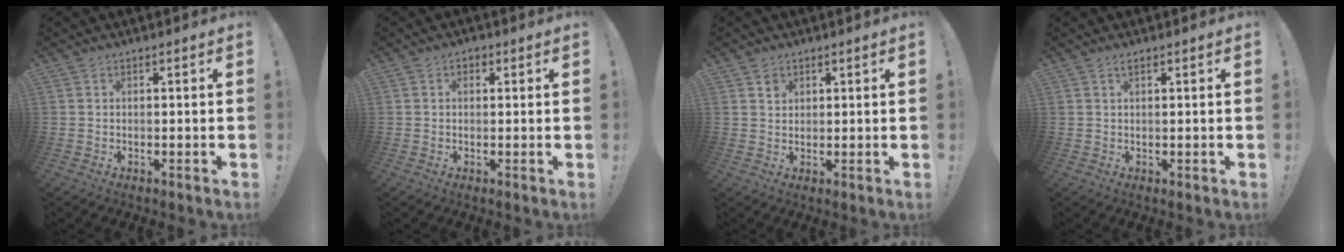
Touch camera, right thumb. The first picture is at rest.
{"total": 1.3, "force": [0.3, 1.1, 0.6], "torque": [-0.004, 0.002, 0.003]}
{"total": 2.0, "force": [1.2, 1.6, 0.3], "torque": [0.008, -0.007, 0.019]}
{"total": 1.1, "force": [0.8, 0.2, 0.7], "torque": [-0.006, -0.003, 0.013]}